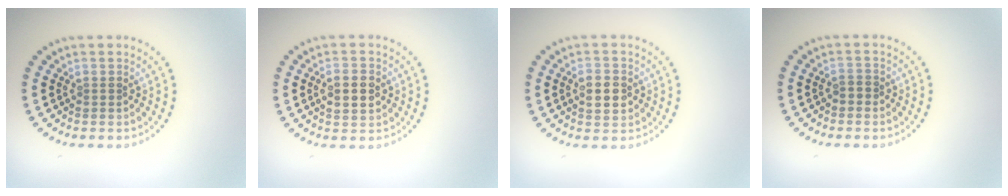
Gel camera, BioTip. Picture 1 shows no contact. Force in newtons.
{"total": 3.1, "press": 3.0, "slide": 0.2}
{"total": 2.8, "press": 2.8, "slide": 0.1}
{"total": 1.0, "press": 0.9, "slide": 0.4}